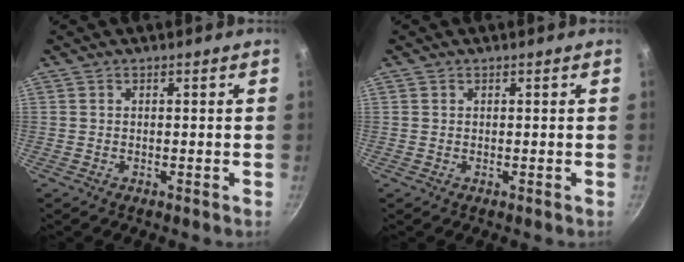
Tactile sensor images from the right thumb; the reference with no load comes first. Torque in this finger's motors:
{"motor_torque": [-0.02, -0.24, -0.25, 0.21, 0.02]}